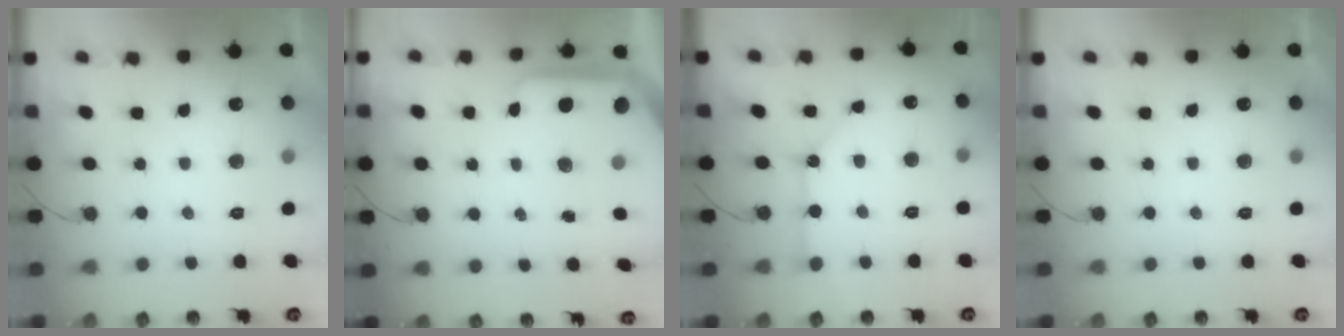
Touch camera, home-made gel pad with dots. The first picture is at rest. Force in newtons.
{"total": 10.9, "press": 10.9, "slide": 1.3}
{"total": 3.9, "press": 3.9, "slide": 0.3}
{"total": 0.0}